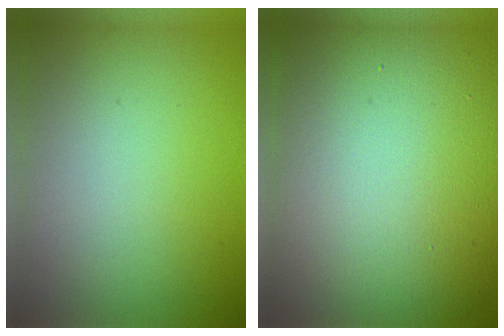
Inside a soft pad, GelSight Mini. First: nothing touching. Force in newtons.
{"total": 20.2, "press": 20.2, "slide": 1.1}